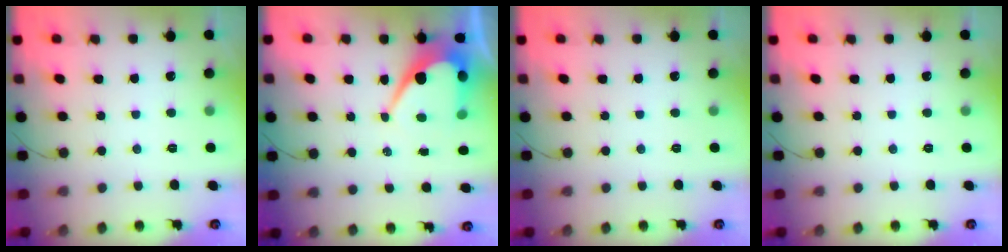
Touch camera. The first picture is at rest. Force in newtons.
{"total": 10.2, "press": 10.2, "slide": 0.9}
{"total": 0.0}
{"total": 0.0}